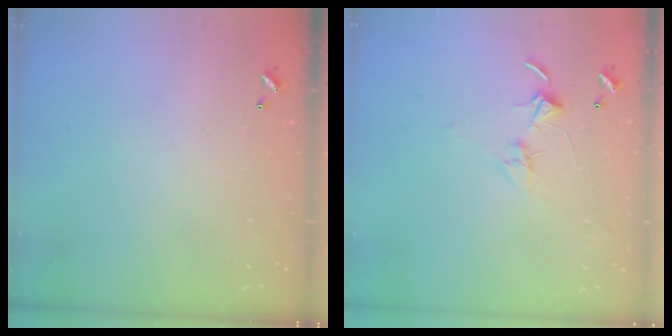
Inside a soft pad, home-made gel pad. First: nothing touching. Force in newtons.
{"total": 2.8, "press": 2.8, "slide": 0.2}